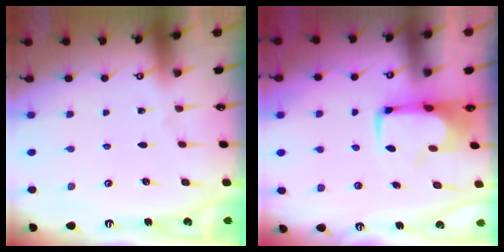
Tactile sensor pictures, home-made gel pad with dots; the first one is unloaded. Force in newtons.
{"total": 0.8, "press": 0.5, "slide": 0.6}